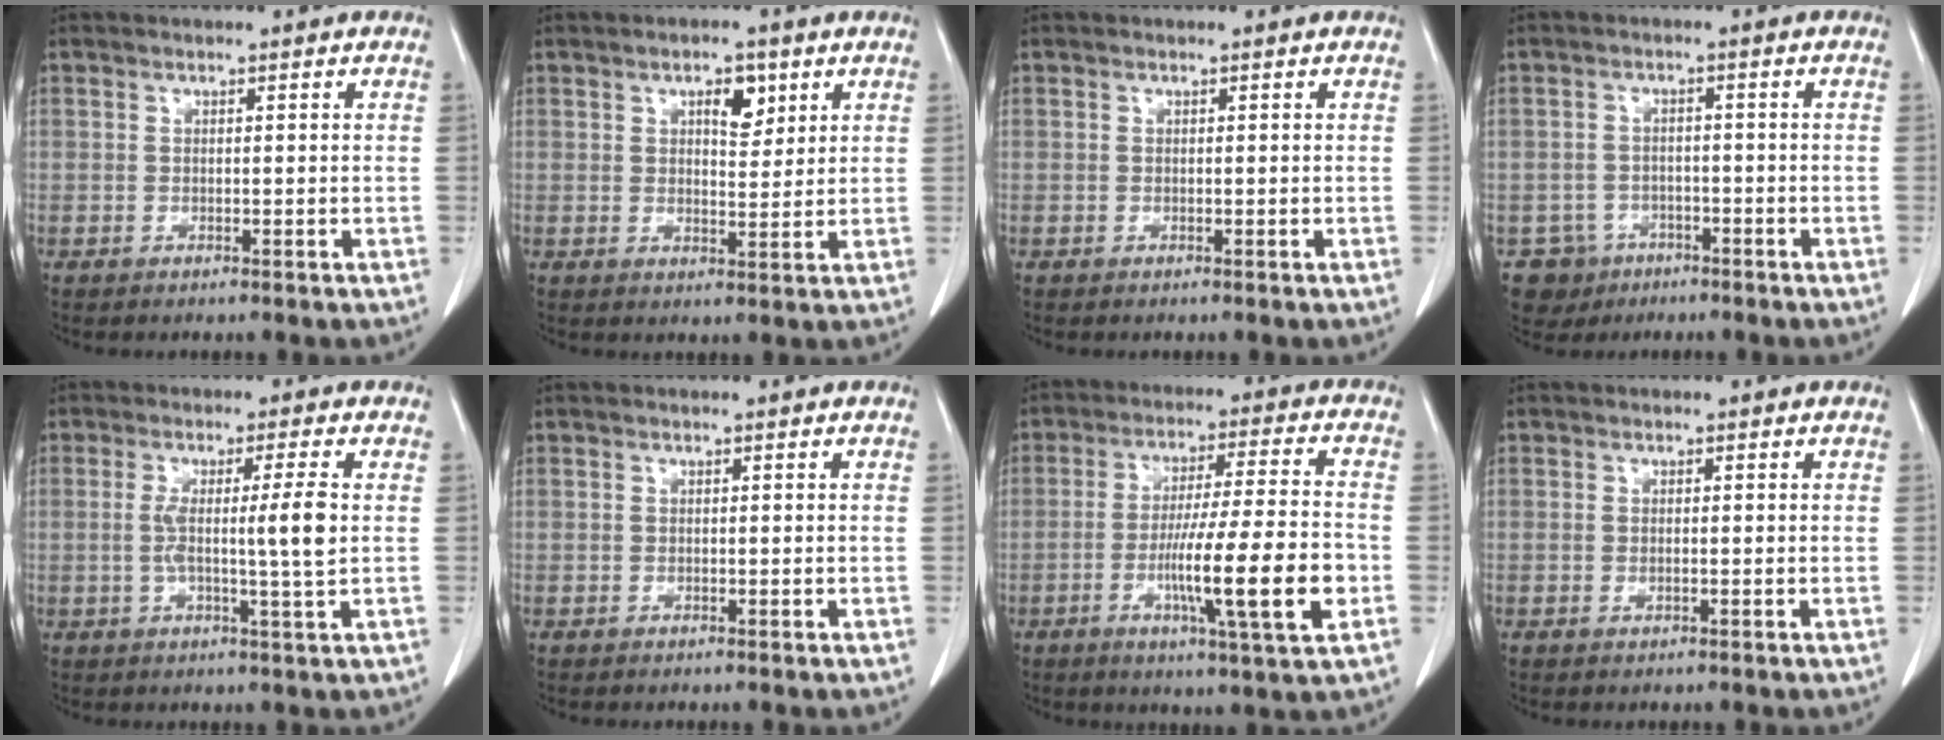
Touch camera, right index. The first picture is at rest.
{"total": 4.4, "force": [2.2, 1.9, 3.3], "torque": [-0.051, 0.000, 0.036]}
{"total": 0.0}
{"total": 5.2, "force": [-2.7, 4.4, -0.1], "torque": [0.001, 0.011, -0.037]}
{"total": 6.6, "force": [0.2, -1.0, 6.6], "torque": [-0.114, -0.003, 0.008]}
{"total": 0.0}
{"total": 14.3, "force": [-4.2, -0.1, 13.7], "torque": [-0.234, -0.011, -0.068]}
{"total": 0.5, "force": [-0.1, 0.1, 0.5], "torque": [-0.011, -0.002, 0.002]}